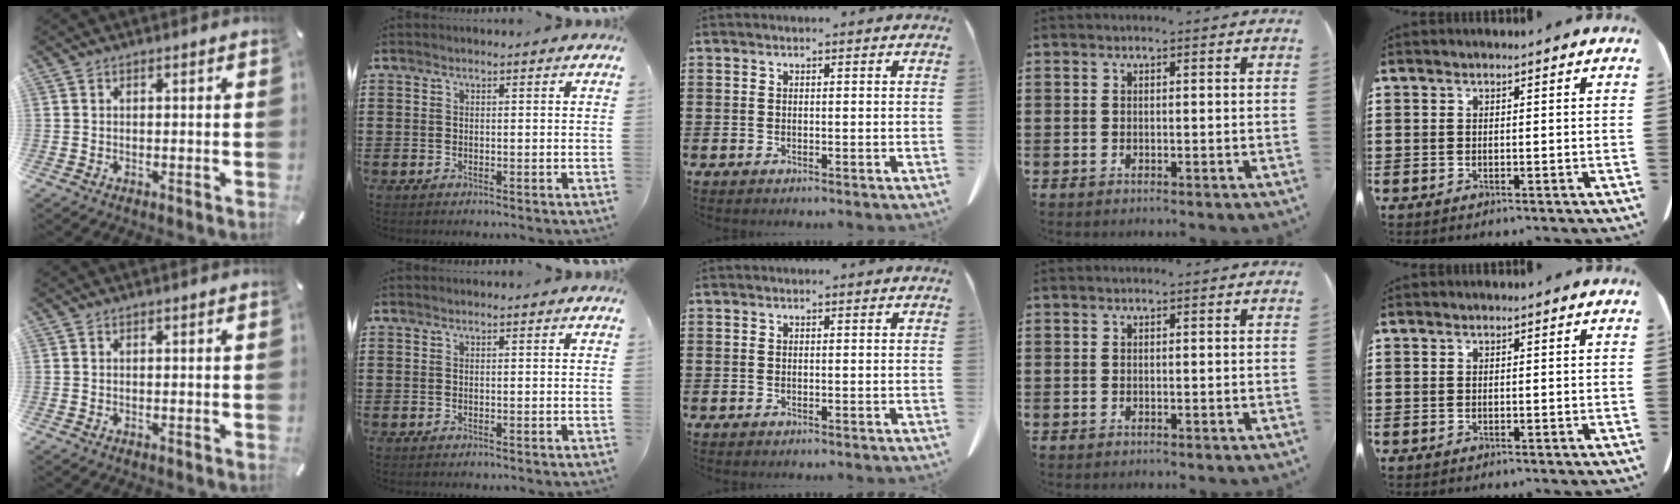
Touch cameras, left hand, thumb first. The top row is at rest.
{}